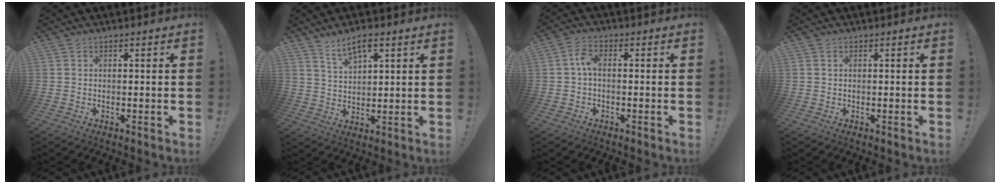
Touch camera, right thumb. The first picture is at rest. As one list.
[{"total": 6.1, "force": [4.4, 2.0, 3.8], "torque": [-0.073, -0.016, 0.079]}, {"total": 3.9, "force": [-0.2, 1.8, 3.4], "torque": [-0.078, 0.011, -0.003]}, {"total": 0.0}]